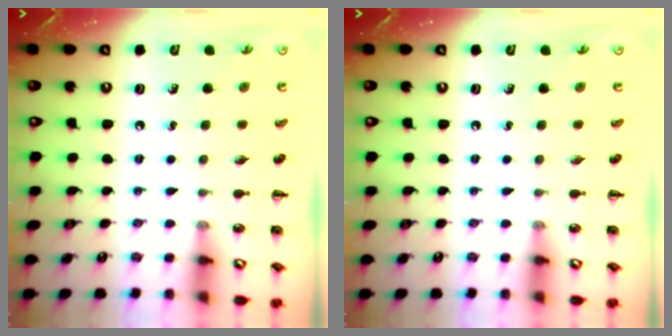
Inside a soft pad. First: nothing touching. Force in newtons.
{"total": 0.0}